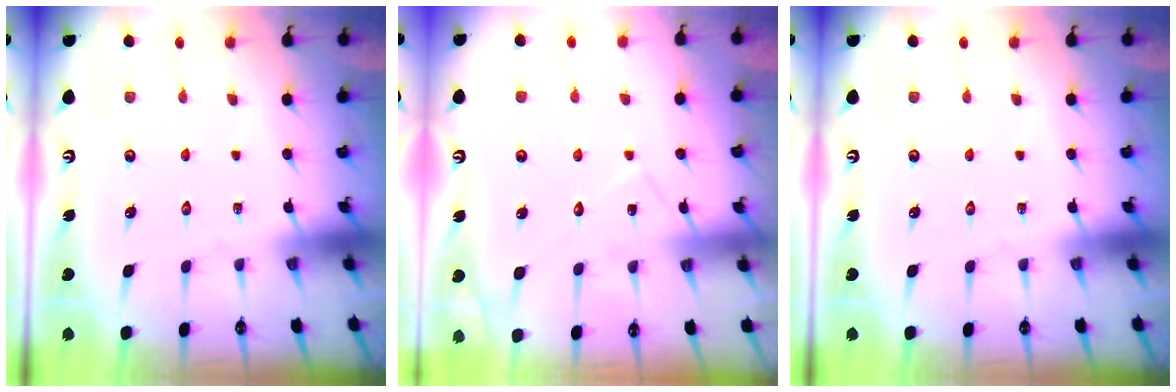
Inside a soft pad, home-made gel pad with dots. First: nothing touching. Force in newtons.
{"total": 7.4, "press": 7.4, "slide": 0.6}
{"total": 0.0}